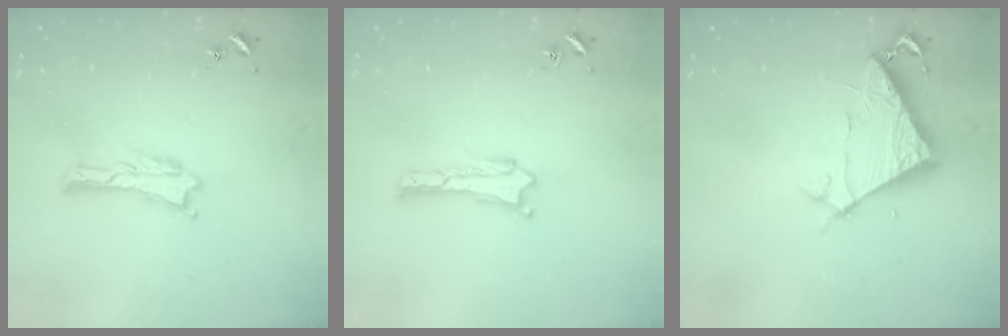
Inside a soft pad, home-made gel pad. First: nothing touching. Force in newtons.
{"total": 0.0}
{"total": 6.6, "press": 6.5, "slide": 0.7}